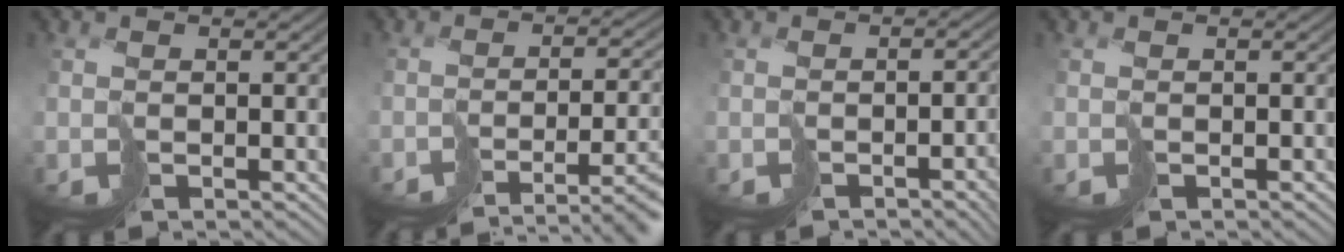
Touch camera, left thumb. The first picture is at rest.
{"total": 8.8, "force": [-5.9, 1.6, 6.4], "torque": [-0.083, -0.015, -0.072]}
{"total": 4.5, "force": [-2.6, 1.3, 3.5], "torque": [-0.042, -0.011, -0.032]}
{"total": 0.6, "force": [-0.5, 0.2, 0.2], "torque": [0.002, -0.002, -0.009]}